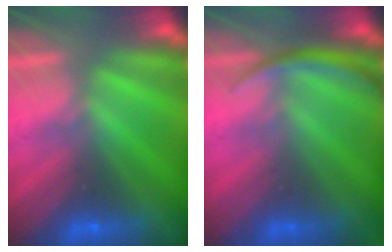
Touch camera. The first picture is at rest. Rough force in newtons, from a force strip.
{"total": 2.9}